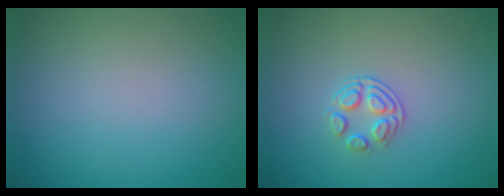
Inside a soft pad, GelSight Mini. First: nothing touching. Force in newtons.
{"total": 2.1, "press": 1.4, "slide": 1.5}